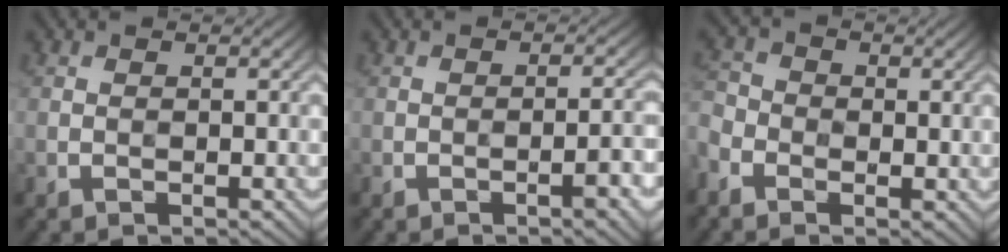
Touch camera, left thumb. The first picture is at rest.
{"total": 3.2, "force": [-1.4, 0.5, 2.9], "torque": [-0.039, 0.010, -0.024]}
{"total": 4.0, "force": [-2.0, 2.9, 1.9], "torque": [-0.062, -0.004, -0.051]}